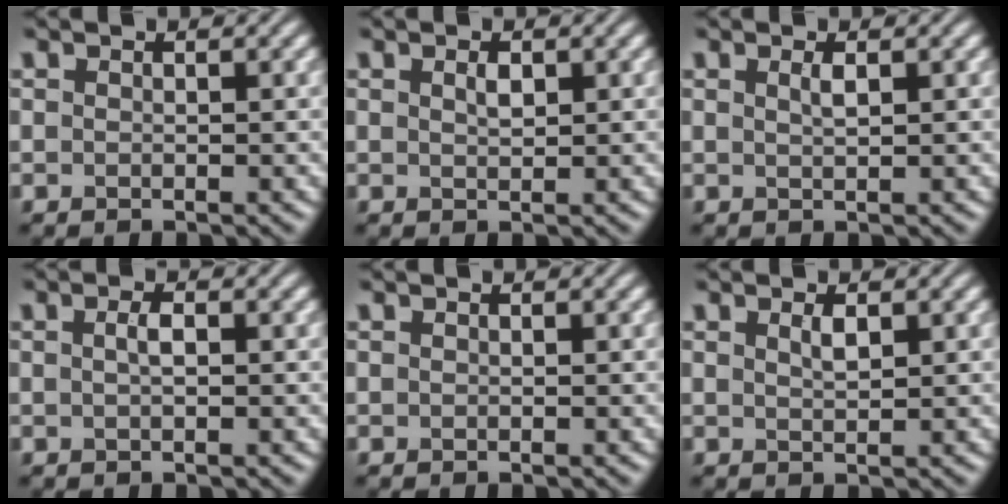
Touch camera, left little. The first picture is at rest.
{"total": 1.0, "force": [0.5, 0.4, 0.8], "torque": [-0.018, 0.000, 0.011]}
{"total": 1.0, "force": [0.5, 0.2, 0.8], "torque": [-0.014, 0.002, 0.008]}
{"total": 1.2, "force": [0.1, 0.3, 1.1], "torque": [-0.024, 0.003, 0.003]}
{"total": 0.0}
{"total": 1.1, "force": [0.7, 0.3, 0.9], "torque": [-0.018, 0.001, 0.012]}